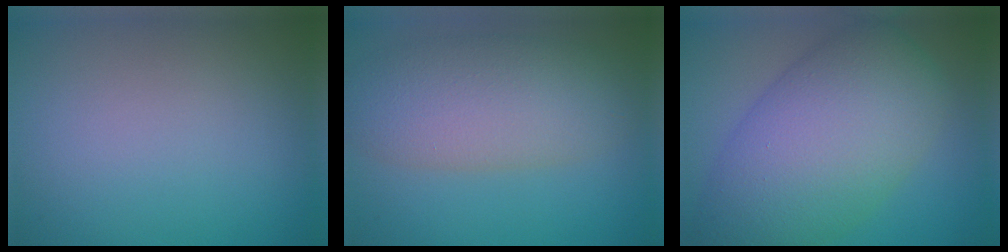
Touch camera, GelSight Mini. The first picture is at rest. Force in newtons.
{"total": 7.2, "press": 7.2, "slide": 0.4}
{"total": 11.2, "press": 11.2, "slide": 0.4}